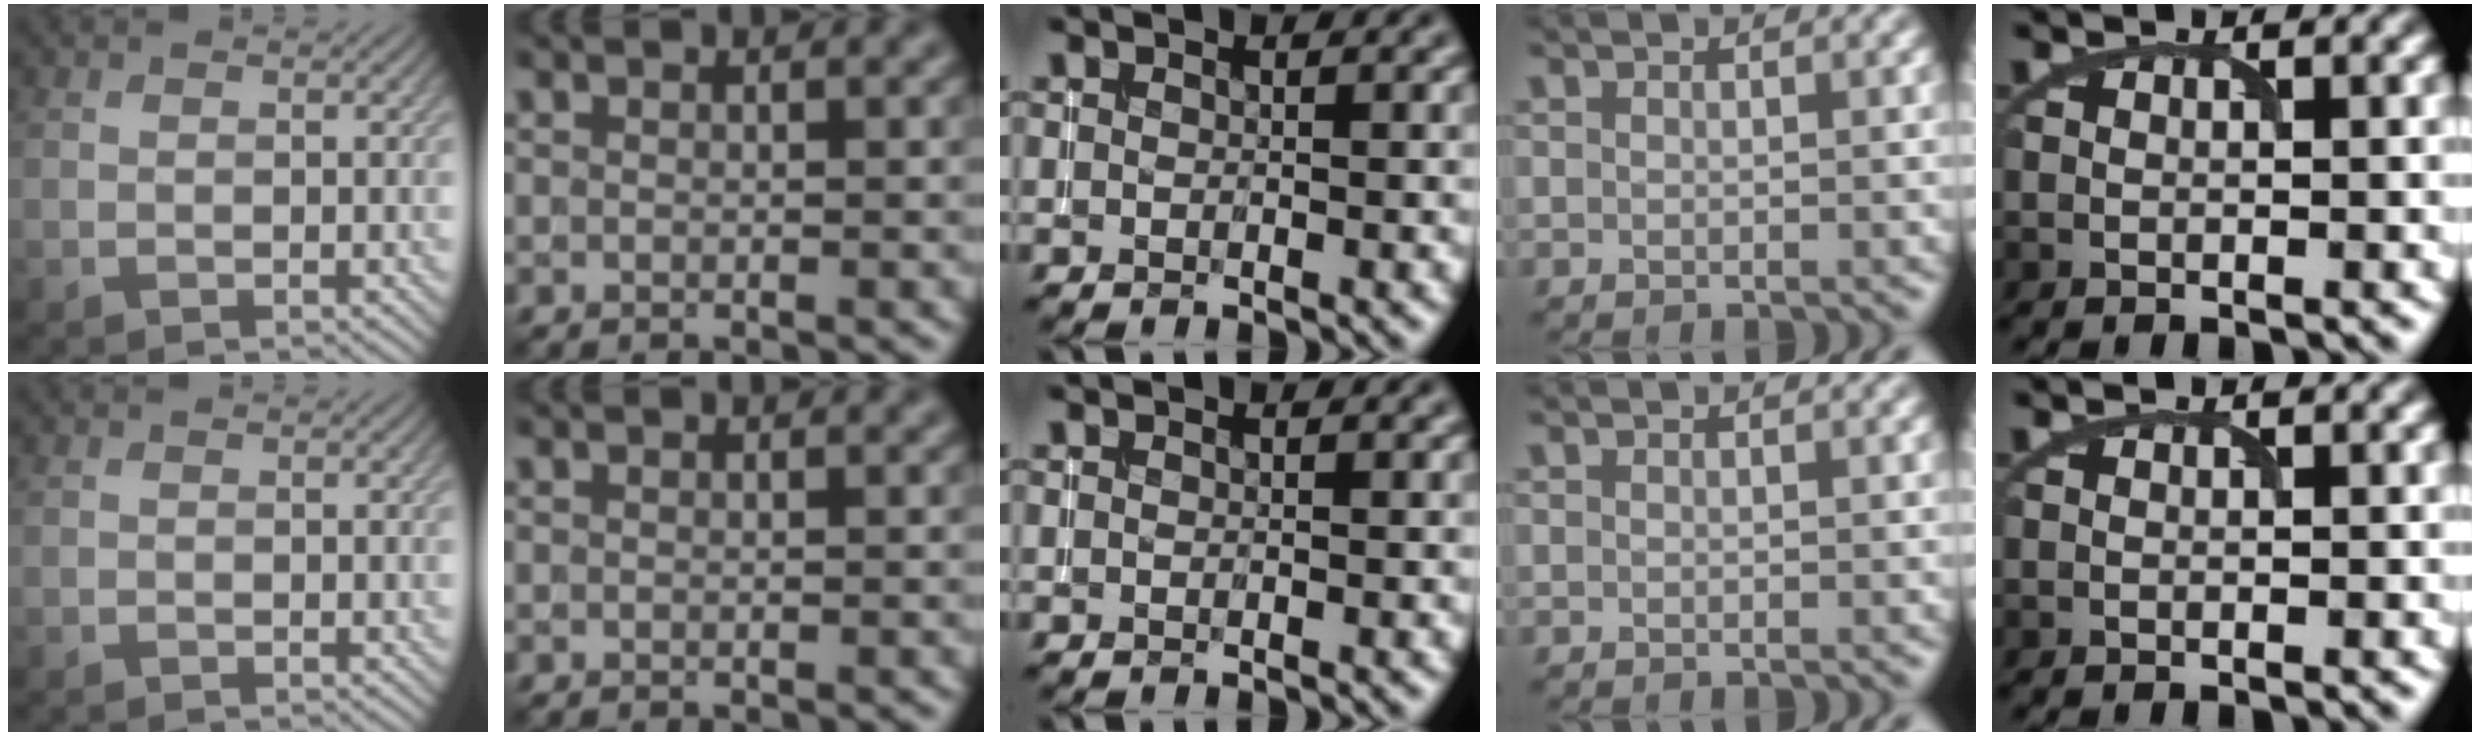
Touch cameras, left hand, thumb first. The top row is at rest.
{}